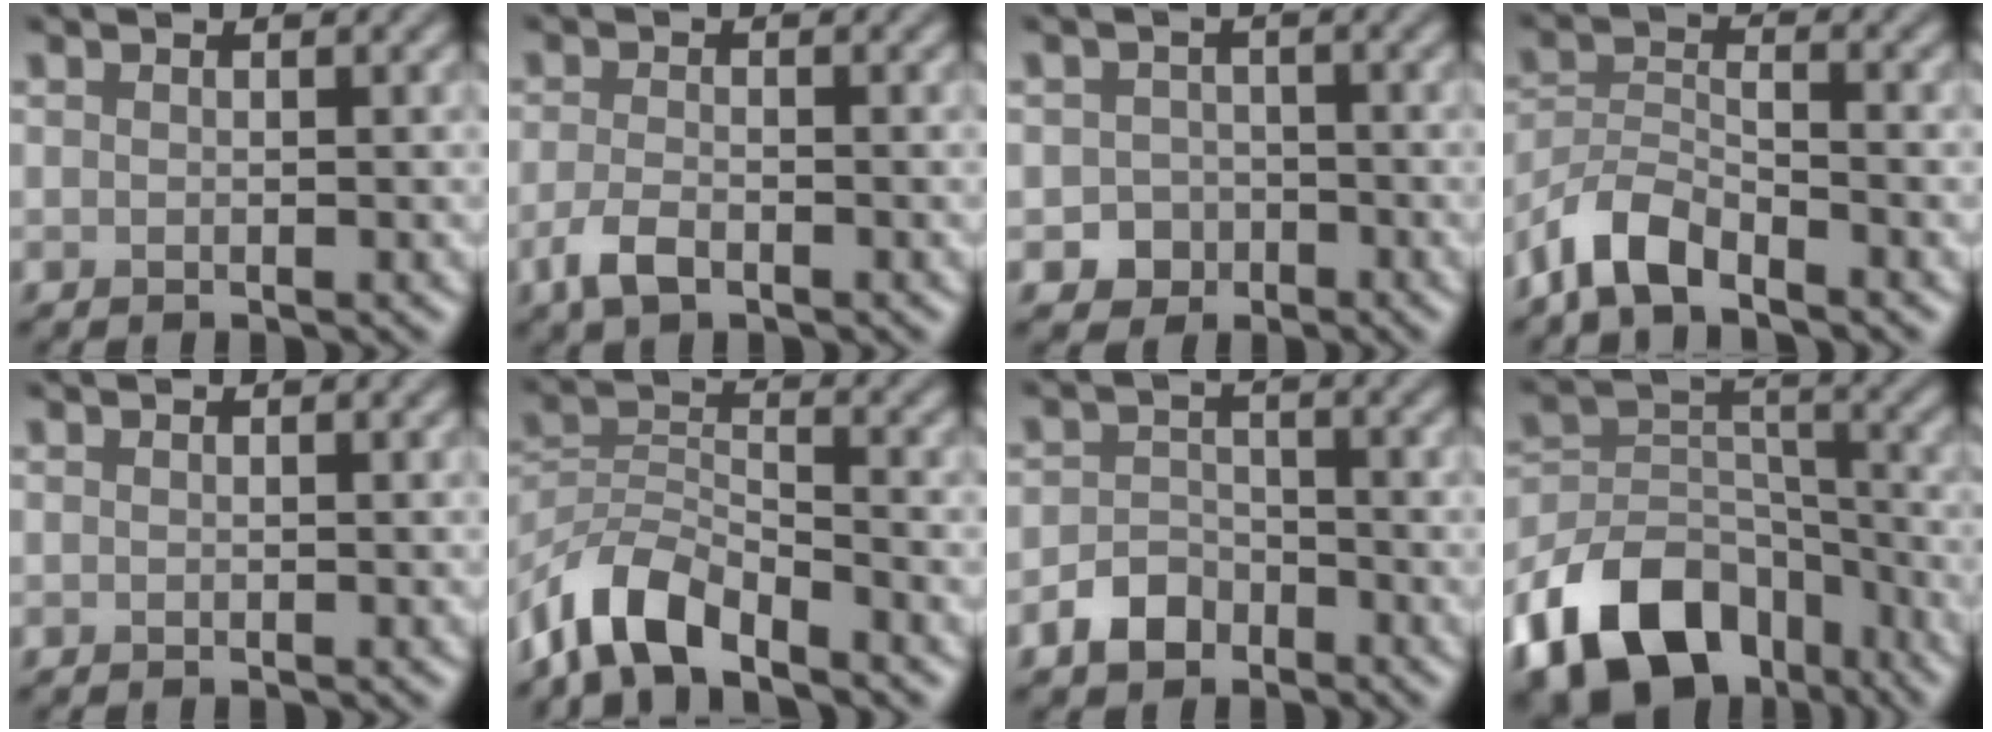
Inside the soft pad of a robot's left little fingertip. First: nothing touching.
{"total": 2.5, "force": [-1.4, 1.0, 1.8], "torque": [-0.042, -0.003, -0.033]}
{"total": 2.3, "force": [-1.0, 2.0, 0.4], "torque": [0.006, 0.002, -0.019]}
{"total": 4.3, "force": [-3.5, 1.3, 2.2], "torque": [-0.042, 0.001, -0.079]}
{"total": 0.0}
{"total": 6.2, "force": [-4.9, 2.2, 3.1], "torque": [-0.055, 0.002, -0.104]}
{"total": 2.9, "force": [-1.9, 1.9, 1.0], "torque": [-0.013, 0.007, -0.040]}
{"total": 12.9, "force": [-7.9, 8.0, 6.5], "torque": [-0.126, 0.005, -0.148]}